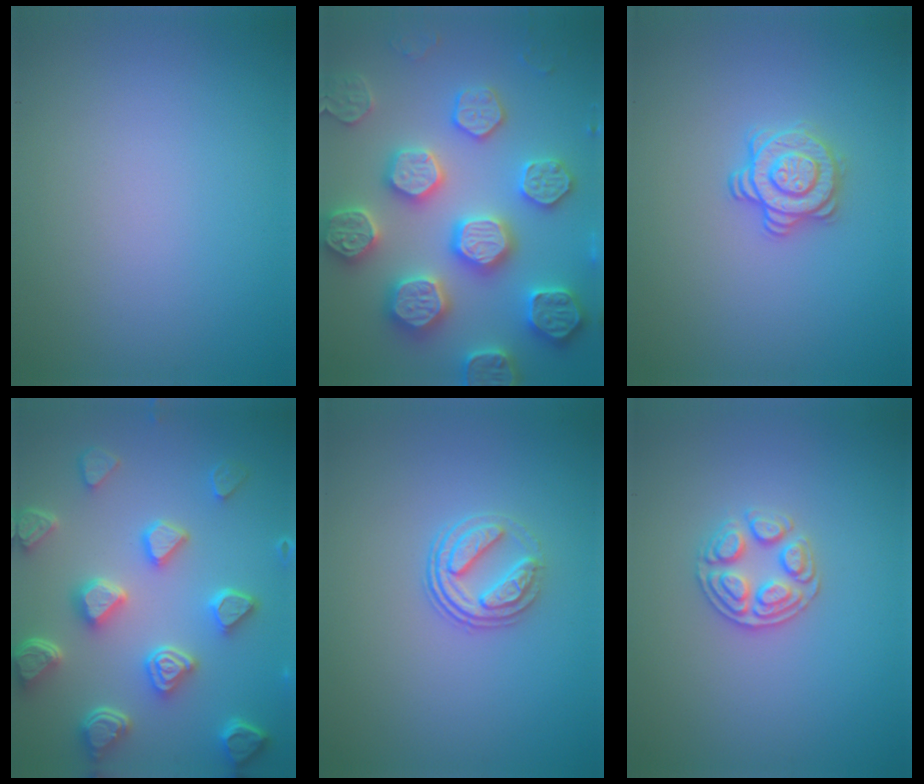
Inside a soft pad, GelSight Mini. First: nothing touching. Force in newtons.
{"total": 7.9, "press": 7.7, "slide": 1.6}
{"total": 2.9, "press": 2.6, "slide": 1.2}
{"total": 7.1, "press": 5.7, "slide": 4.1}
{"total": 3.1, "press": 2.6, "slide": 1.7}
{"total": 2.9, "press": 2.7, "slide": 1.0}